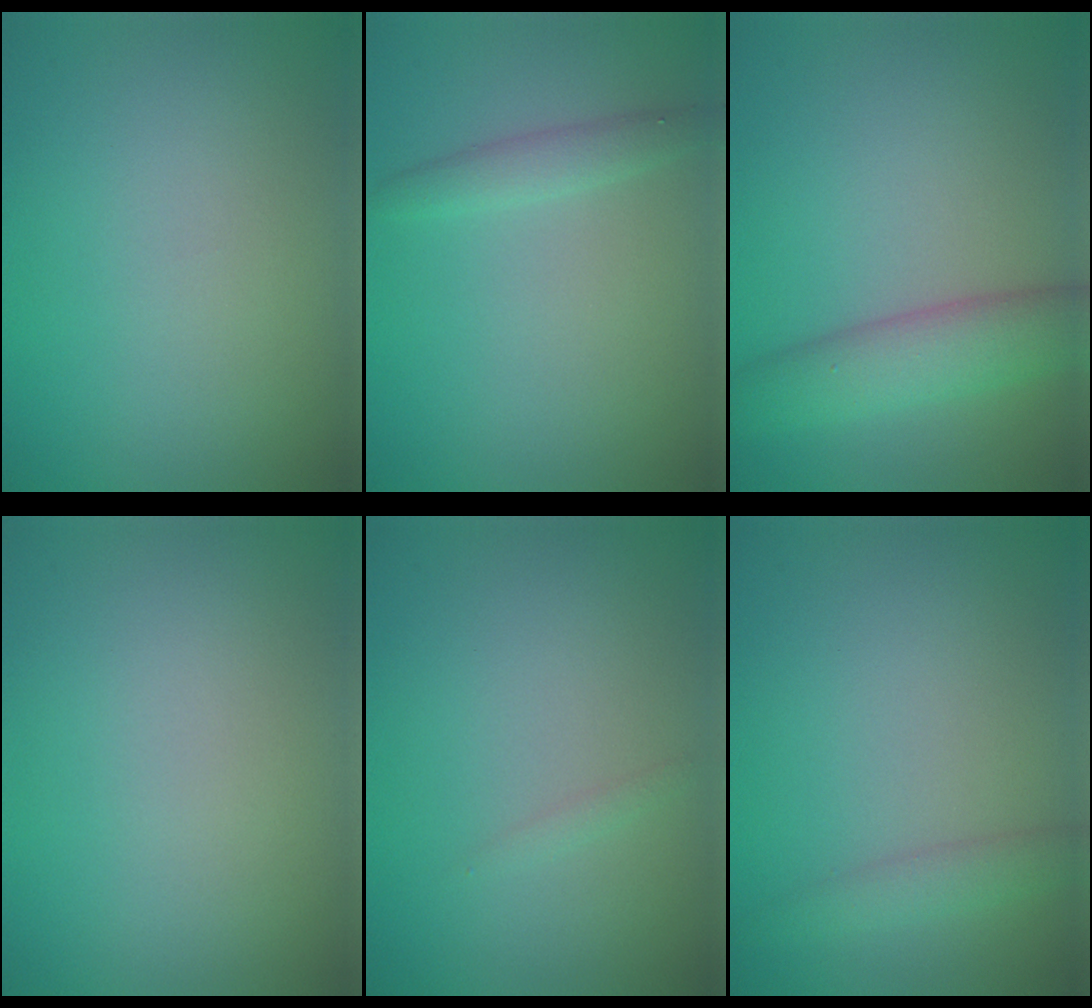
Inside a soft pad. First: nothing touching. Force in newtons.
{"total": 1.6, "press": 1.6, "slide": 0.1}
{"total": 4.7, "press": 4.7, "slide": 0.3}
{"total": 0.0}
{"total": 0.6, "press": 0.6, "slide": 0.0}
{"total": 1.7, "press": 1.7, "slide": 0.1}